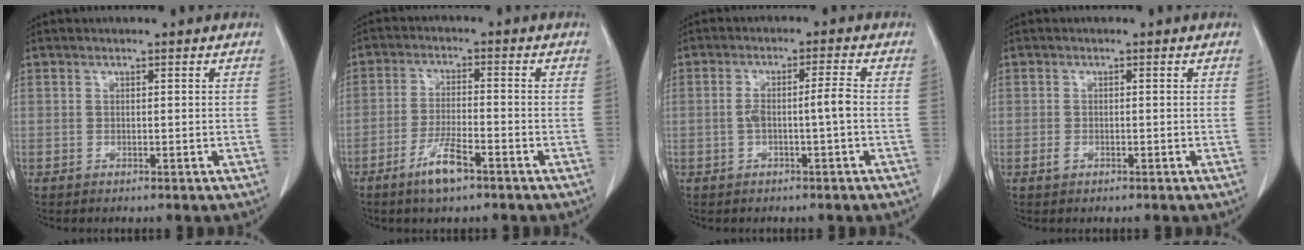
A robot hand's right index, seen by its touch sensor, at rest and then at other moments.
{"total": 6.2, "force": [-4.0, 1.0, 4.7], "torque": [-0.095, -0.006, -0.071]}
{"total": 3.8, "force": [-0.6, 0.1, 3.7], "torque": [-0.069, 0.016, -0.004]}
{"total": 1.0, "force": [-0.5, 0.7, 0.5], "torque": [-0.009, 0.002, -0.005]}